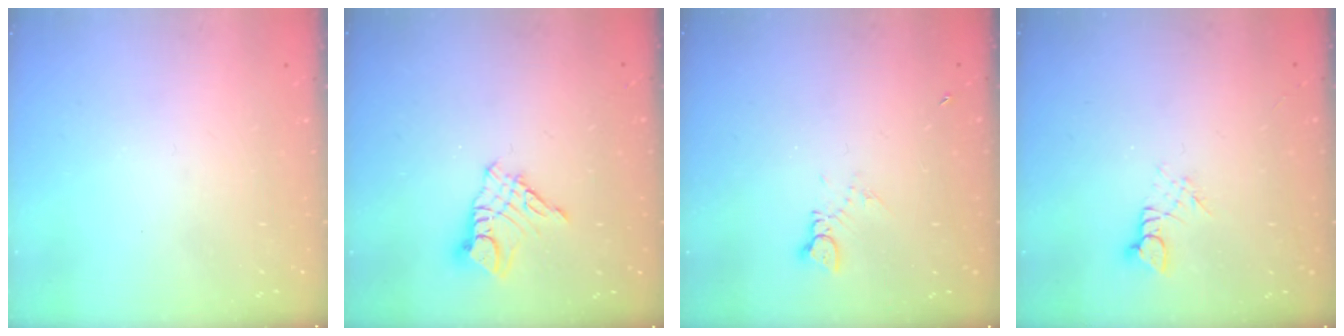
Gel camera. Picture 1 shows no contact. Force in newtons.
{"total": 8.5, "press": 8.4, "slide": 0.7}
{"total": 2.4, "press": 2.3, "slide": 0.3}
{"total": 3.0, "press": 3.0, "slide": 0.2}